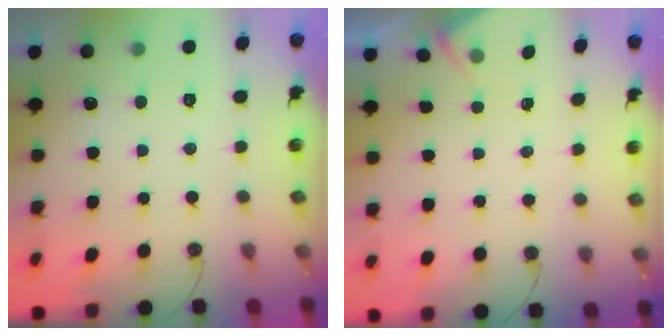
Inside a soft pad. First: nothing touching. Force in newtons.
{"total": 2.0, "press": 1.9, "slide": 0.4}